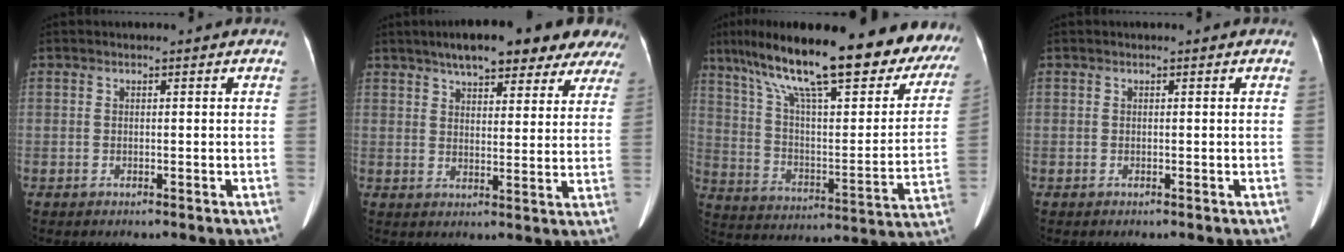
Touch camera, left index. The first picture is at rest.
{"total": 17.9, "force": [14.1, 4.9, 9.8], "torque": [-0.130, 0.035, 0.175]}
{"total": 32.0, "force": [24.8, 6.8, 19.0], "torque": [-0.290, -0.014, 0.343]}
{"total": 0.0}